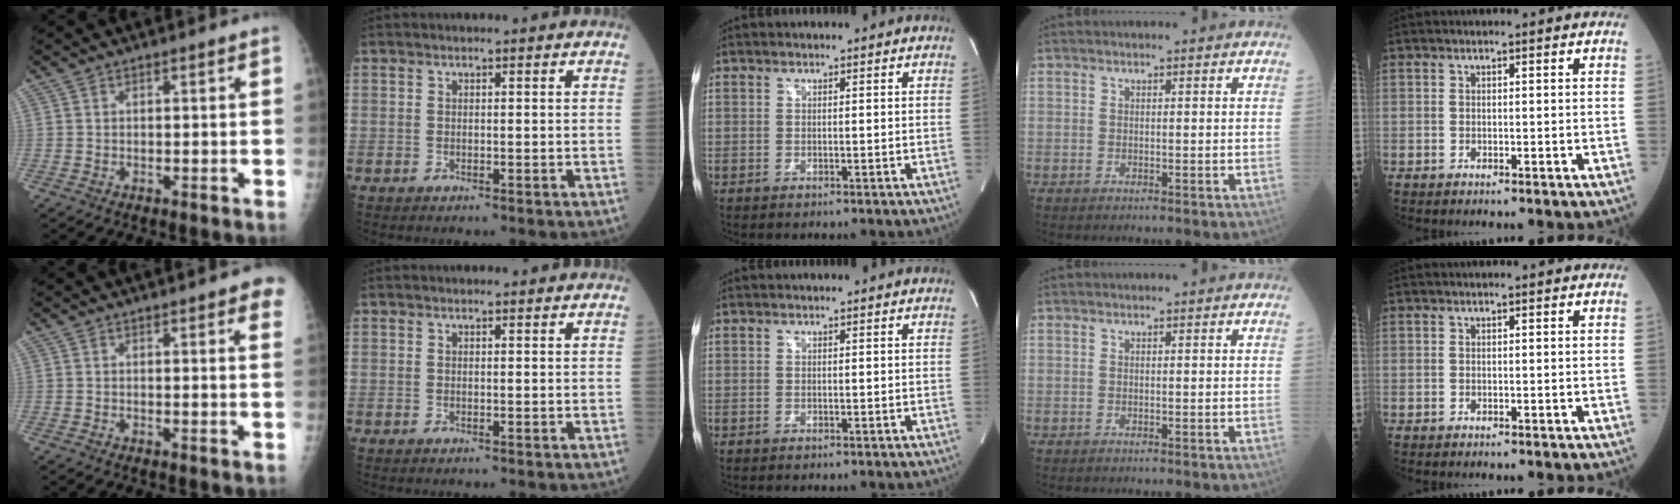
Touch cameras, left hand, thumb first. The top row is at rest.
{"thumb": {"total": 5.7, "force": [3.4, 1.5, 4.4], "torque": [-0.029, -0.003, 0.035]}, "index": {"total": 1.4, "force": [1.4, 0.3, 0.3], "torque": [-0.009, 0.002, 0.011]}}